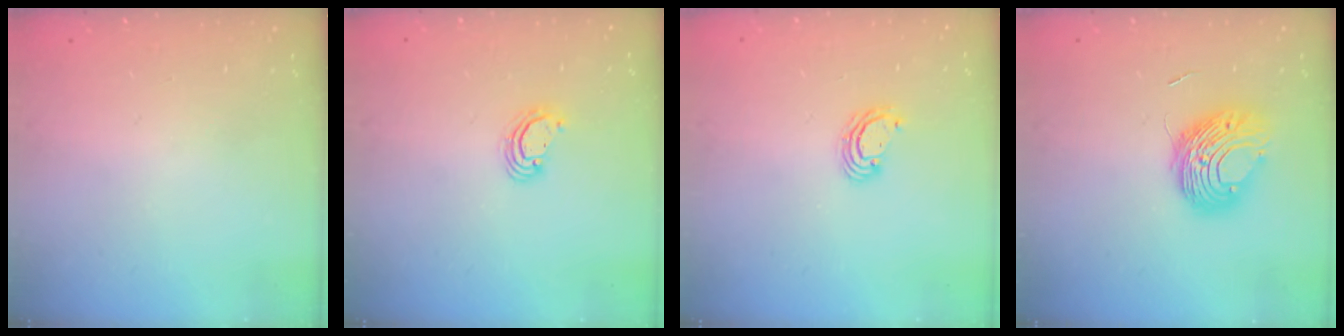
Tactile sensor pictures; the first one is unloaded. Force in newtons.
{"total": 3.0, "press": 3.0, "slide": 0.3}
{"total": 3.8, "press": 3.8, "slide": 0.3}
{"total": 9.8, "press": 9.7, "slide": 1.2}